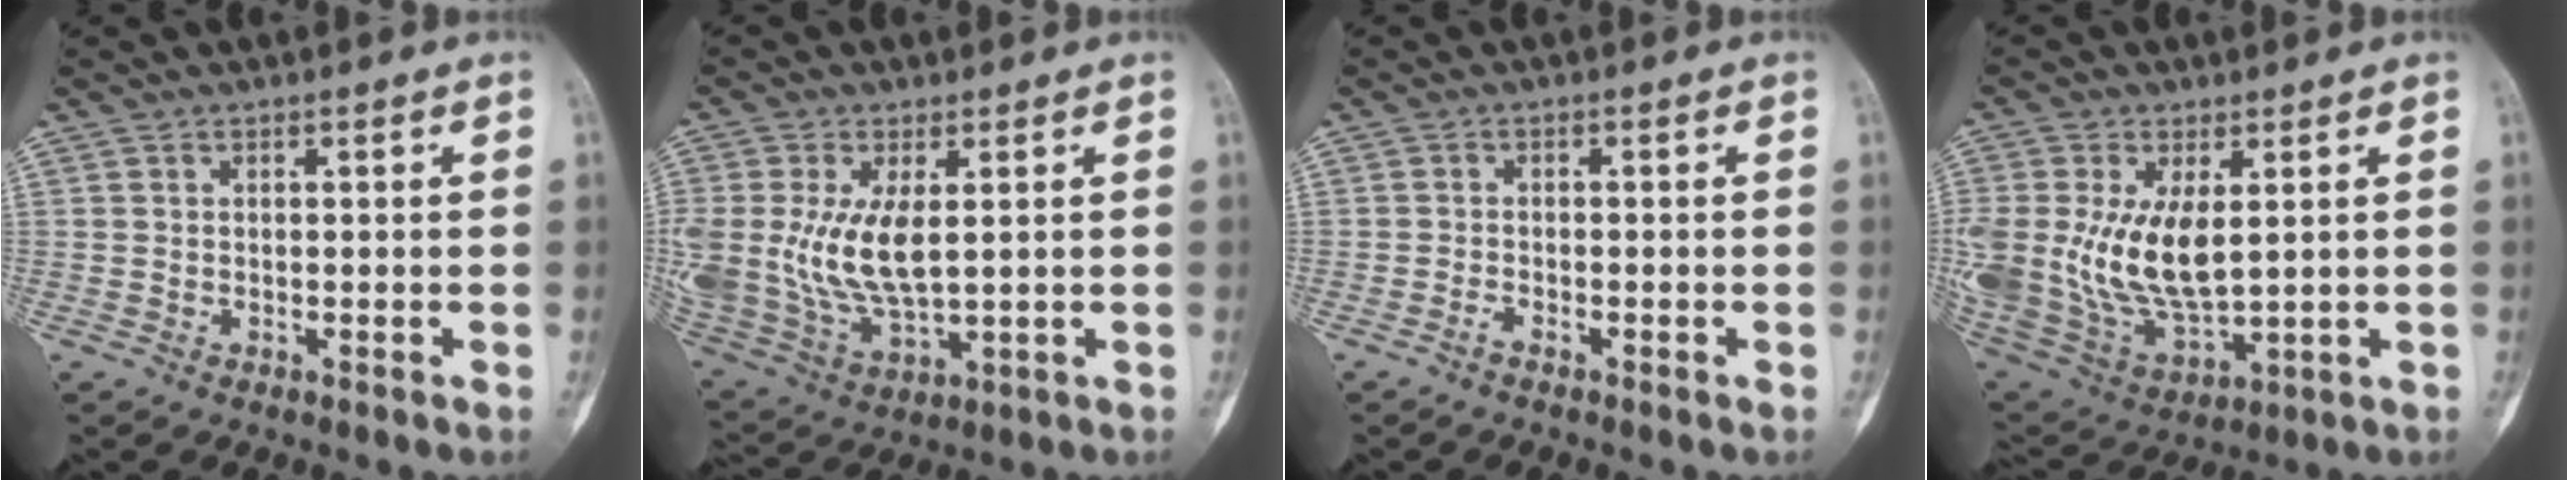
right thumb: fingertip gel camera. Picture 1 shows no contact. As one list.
[{"total": 16.0, "force": [1.8, 8.5, 13.5], "torque": [-0.295, -0.021, 0.053]}, {"total": 1.1, "force": [-0.9, 0.2, 0.6], "torque": [-0.015, 0.002, -0.021]}, {"total": 20.6, "force": [2.3, 11.6, 16.9], "torque": [-0.367, -0.028, 0.067]}]